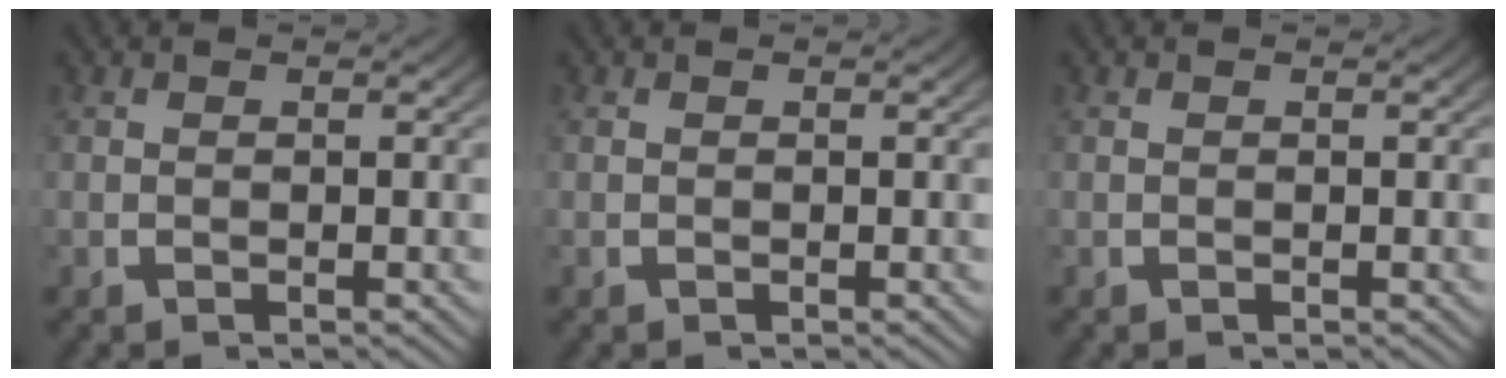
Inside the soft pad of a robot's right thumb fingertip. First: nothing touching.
{"total": 0.0}
{"total": 0.0}